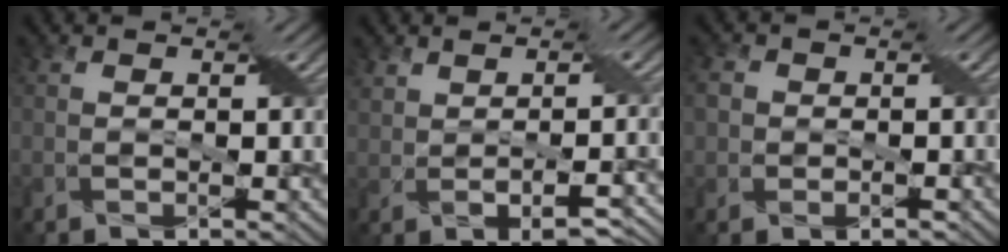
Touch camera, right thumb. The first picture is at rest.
{"total": 5.7, "force": [-0.2, 2.8, 5.0], "torque": [-0.091, -0.005, 0.008]}
{"total": 3.9, "force": [-0.3, 3.4, 2.0], "torque": [-0.040, 0.000, -0.012]}